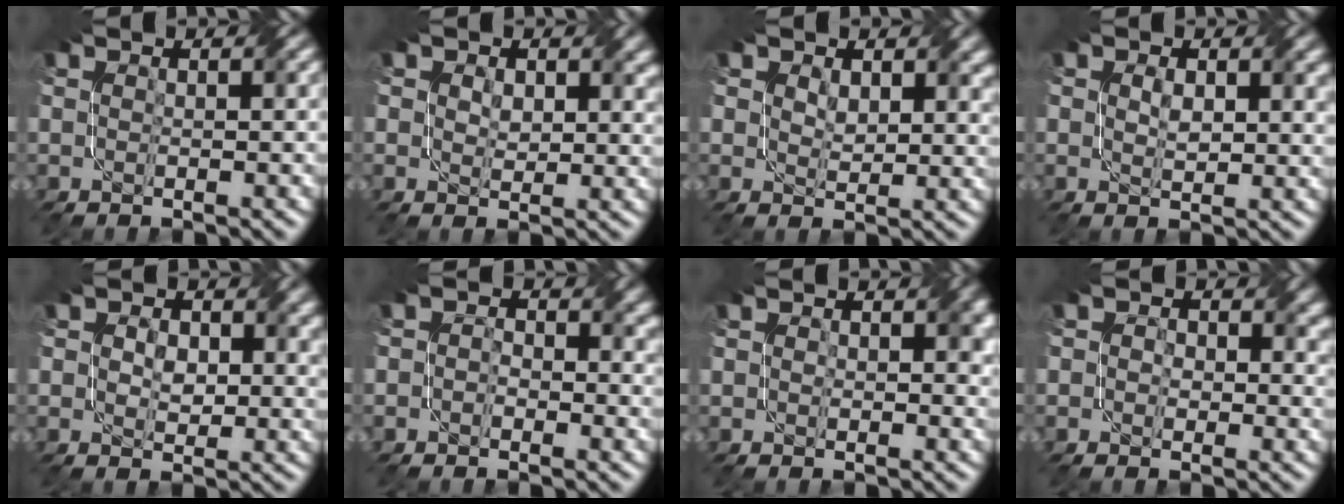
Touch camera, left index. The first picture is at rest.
{"total": 3.2, "force": [1.3, 2.3, 1.8], "torque": [-0.035, -0.003, 0.017]}
{"total": 3.3, "force": [1.5, 2.2, 2.0], "torque": [-0.042, -0.006, 0.027]}
{"total": 2.6, "force": [0.7, 1.5, 2.0], "torque": [-0.036, -0.002, 0.015]}
{"total": 3.7, "force": [0.9, 2.7, 2.4], "torque": [-0.041, -0.007, 0.012]}
{"total": 2.8, "force": [0.2, 2.2, 1.8], "torque": [-0.016, 0.005, -0.015]}
{"total": 2.3, "force": [0.7, 1.6, 1.6], "torque": [-0.022, -0.003, 0.008]}
{"total": 3.9, "force": [1.1, 3.0, 2.3], "torque": [-0.027, 0.004, 0.001]}